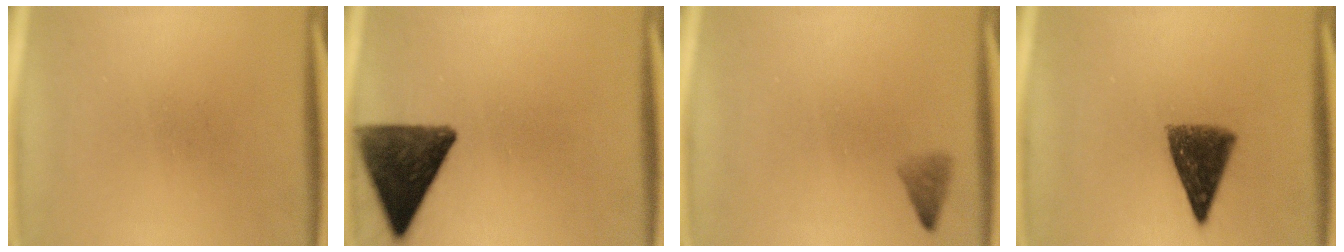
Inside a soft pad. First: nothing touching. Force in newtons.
{"total": 12.4}
{"total": 1.6}
{"total": 8.4}